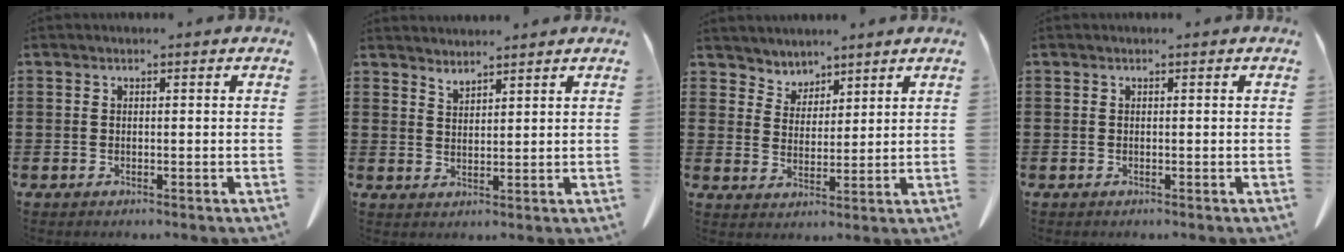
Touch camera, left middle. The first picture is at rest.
{"total": 2.4, "force": [2.4, 0.1, 0.0], "torque": [-0.005, -0.006, 0.046]}
{"total": 3.7, "force": [3.3, 1.6, -0.6], "torque": [-0.007, -0.010, 0.062]}
{"total": 0.0}